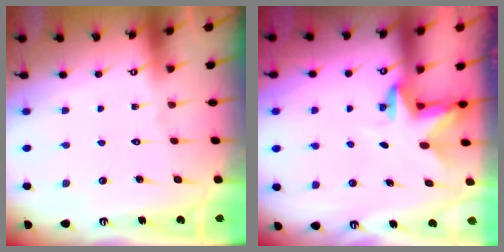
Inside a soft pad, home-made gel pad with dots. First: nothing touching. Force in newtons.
{"total": 2.9, "press": 2.9, "slide": 0.1}